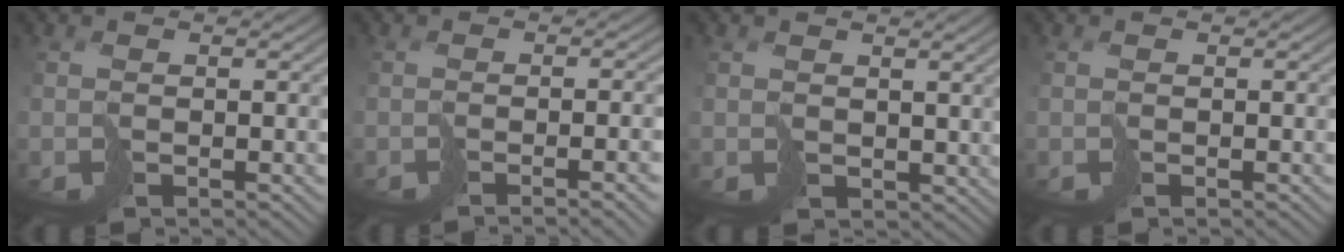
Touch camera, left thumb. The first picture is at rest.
{"total": 4.8, "force": [-1.6, 1.1, 4.4], "torque": [-0.054, -0.005, -0.022]}
{"total": 2.0, "force": [1.2, 1.5, 0.8], "torque": [-0.025, -0.003, 0.022]}
{"total": 0.0}